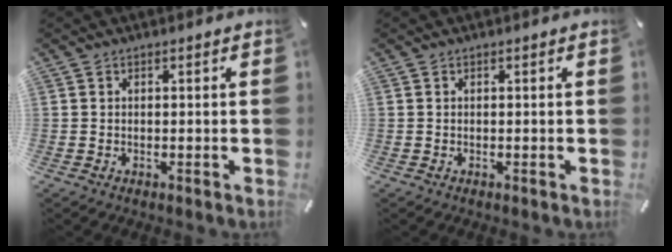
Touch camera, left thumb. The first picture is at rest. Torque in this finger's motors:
{"motor_torque": [0.00, 0.01, 0.00, 0.00, 0.00]}